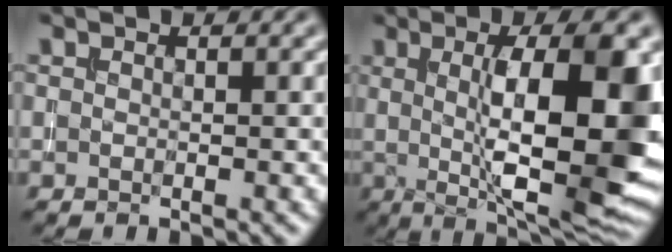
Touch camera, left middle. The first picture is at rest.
{"total": 12.8, "force": [0.6, 3.4, 12.4], "torque": [-0.166, -0.004, 0.011]}